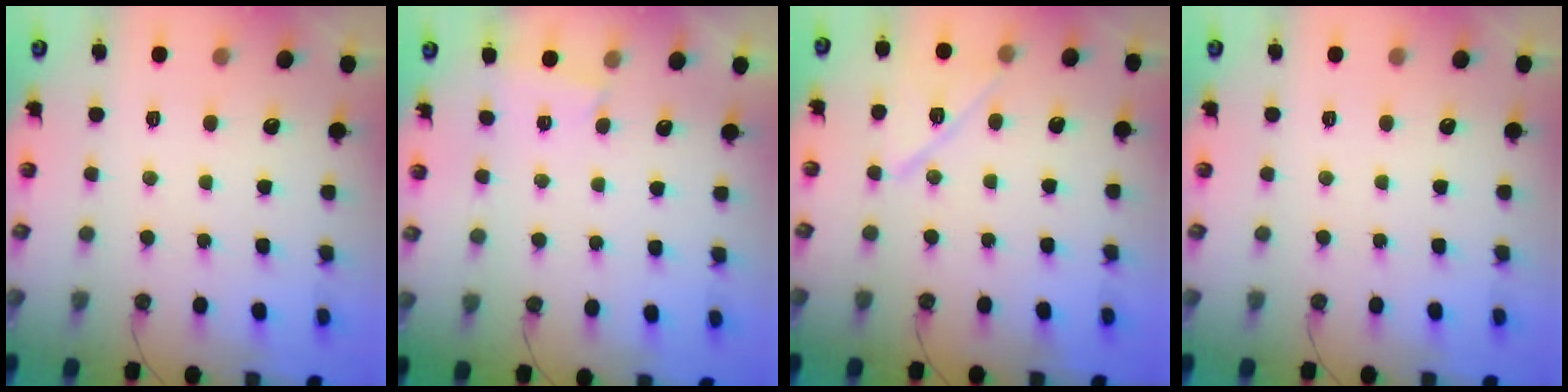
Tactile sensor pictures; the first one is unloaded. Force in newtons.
{"total": 1.0, "press": 0.9, "slide": 0.4}
{"total": 11.1, "press": 11.1, "slide": 0.6}
{"total": 0.0}